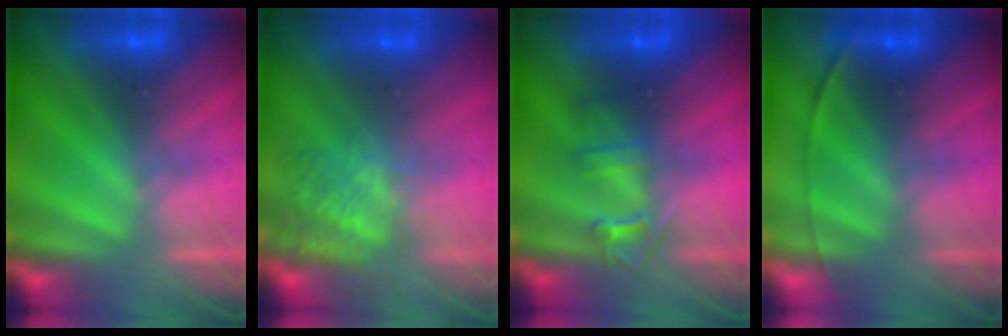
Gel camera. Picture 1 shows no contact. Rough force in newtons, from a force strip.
{"total": 4.8}
{"total": 2.4}
{"total": 1.7}